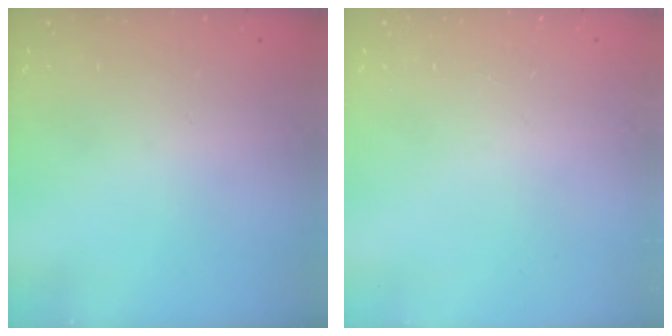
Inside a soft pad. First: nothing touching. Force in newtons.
{"total": 0.0}